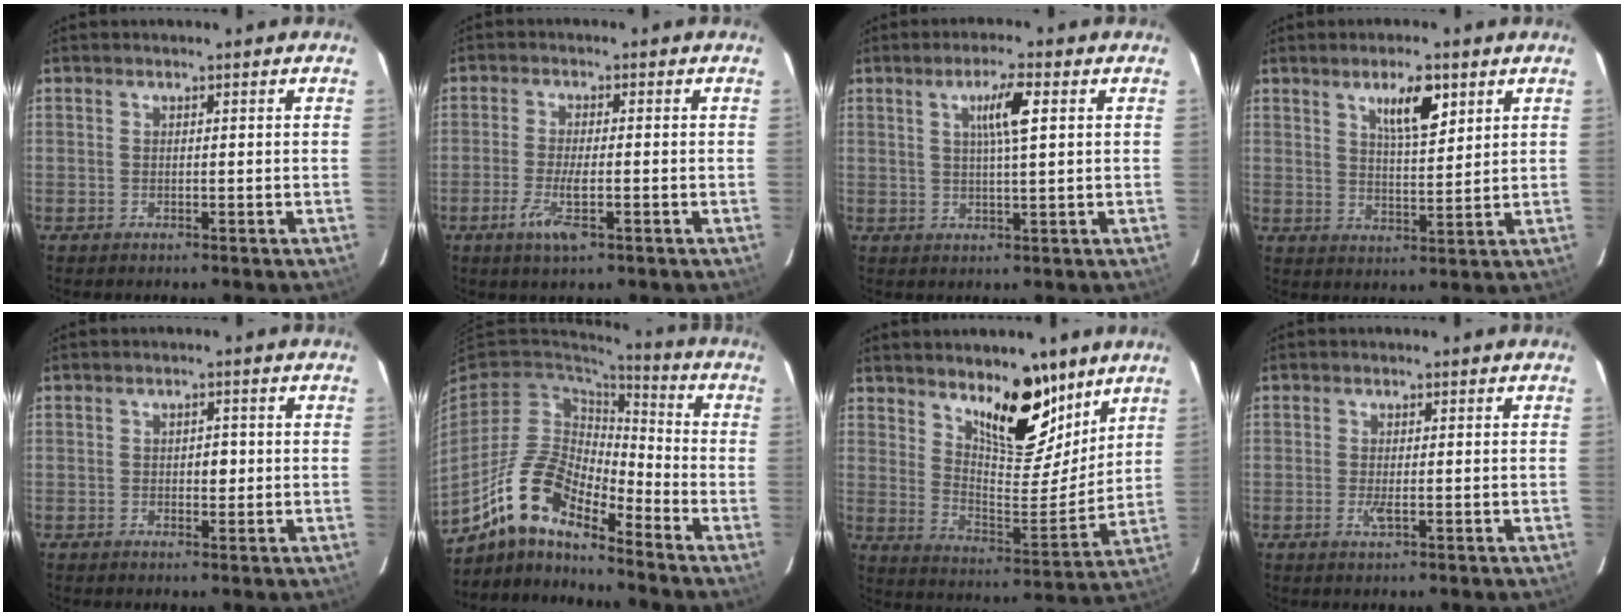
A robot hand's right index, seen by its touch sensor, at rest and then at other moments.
{"total": 4.6, "force": [-2.2, 0.8, 4.0], "torque": [-0.085, -0.007, -0.038]}
{"total": 5.1, "force": [1.6, 0.0, 4.8], "torque": [-0.085, 0.003, 0.027]}
{"total": 6.5, "force": [3.6, 1.5, 5.2], "torque": [-0.090, 0.000, 0.062]}
{"total": 1.9, "force": [-0.1, 1.1, 1.5], "torque": [-0.020, 0.002, 0.000]}
{"total": 11.4, "force": [-9.2, 3.4, 5.9], "torque": [-0.123, 0.029, -0.172]}
{"total": 13.7, "force": [9.2, 4.7, 8.9], "torque": [-0.127, -0.022, 0.160]}
{"total": 1.4, "force": [-0.4, 0.1, 1.3], "torque": [-0.028, -0.005, -0.008]}